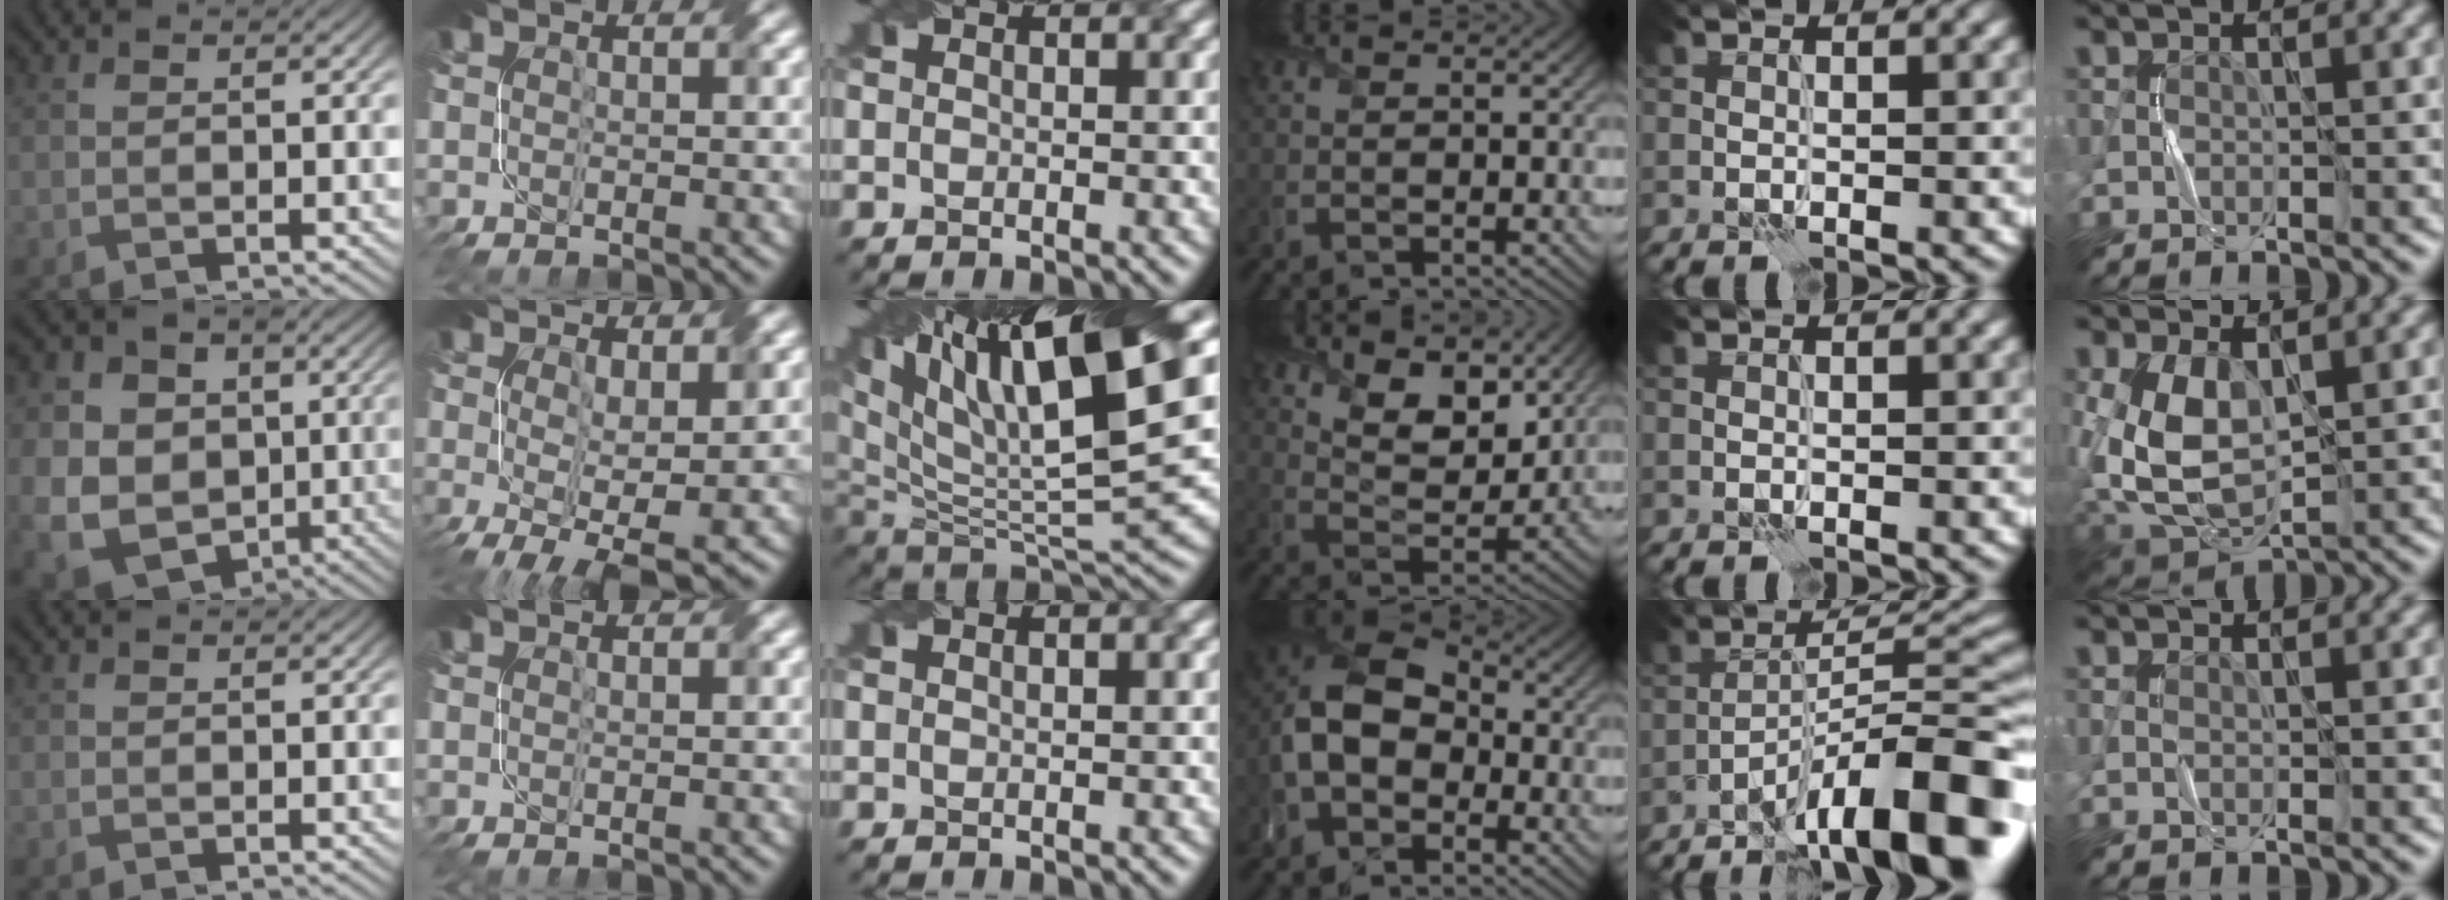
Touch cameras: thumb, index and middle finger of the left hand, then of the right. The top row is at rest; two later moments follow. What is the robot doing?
{"motion": "fold", "object": "netting"}